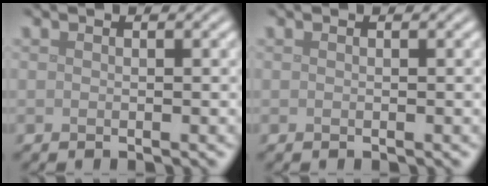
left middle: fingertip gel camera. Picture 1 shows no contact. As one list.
[{"total": 0.0}]